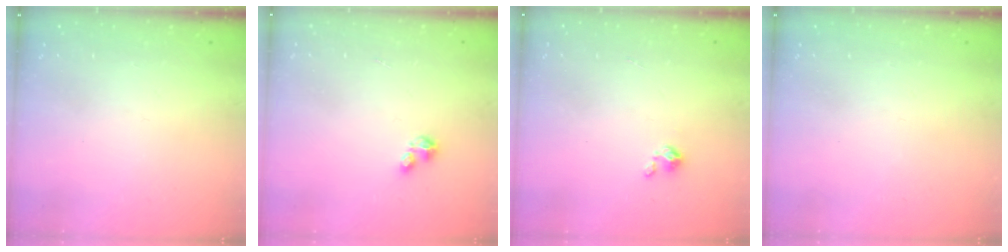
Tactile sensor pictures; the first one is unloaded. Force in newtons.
{"total": 2.0, "press": 2.0, "slide": 0.4}
{"total": 1.6, "press": 1.6, "slide": 0.4}
{"total": 0.0}